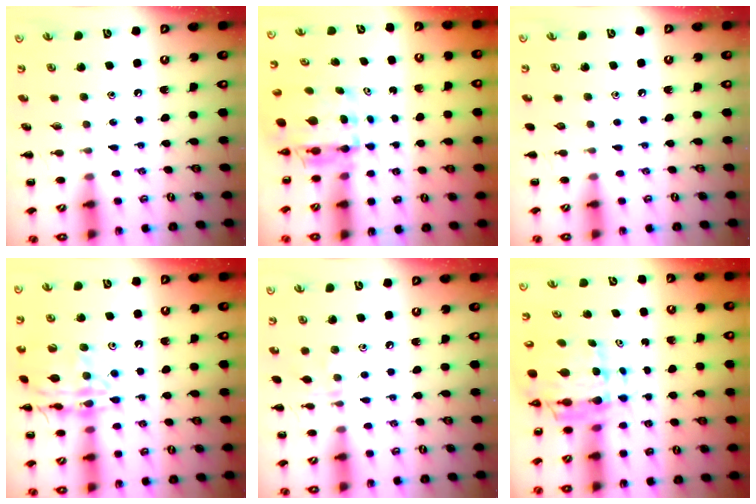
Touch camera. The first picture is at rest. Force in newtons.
{"total": 5.3, "press": 5.2, "slide": 1.0}
{"total": 0.0}
{"total": 15.7, "press": 15.6, "slide": 1.6}
{"total": 5.9, "press": 5.7, "slide": 1.2}
{"total": 7.1, "press": 6.7, "slide": 2.5}